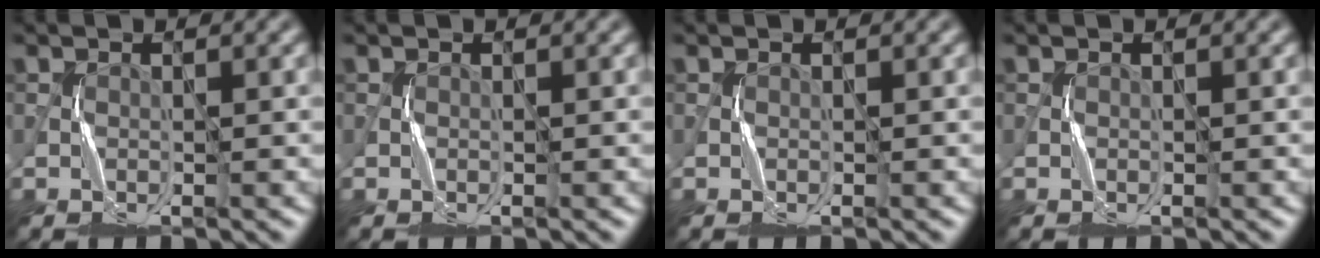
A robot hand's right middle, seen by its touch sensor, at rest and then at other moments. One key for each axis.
{"total": 0.0}
{"total": 0.0}
{"total": 0.0}